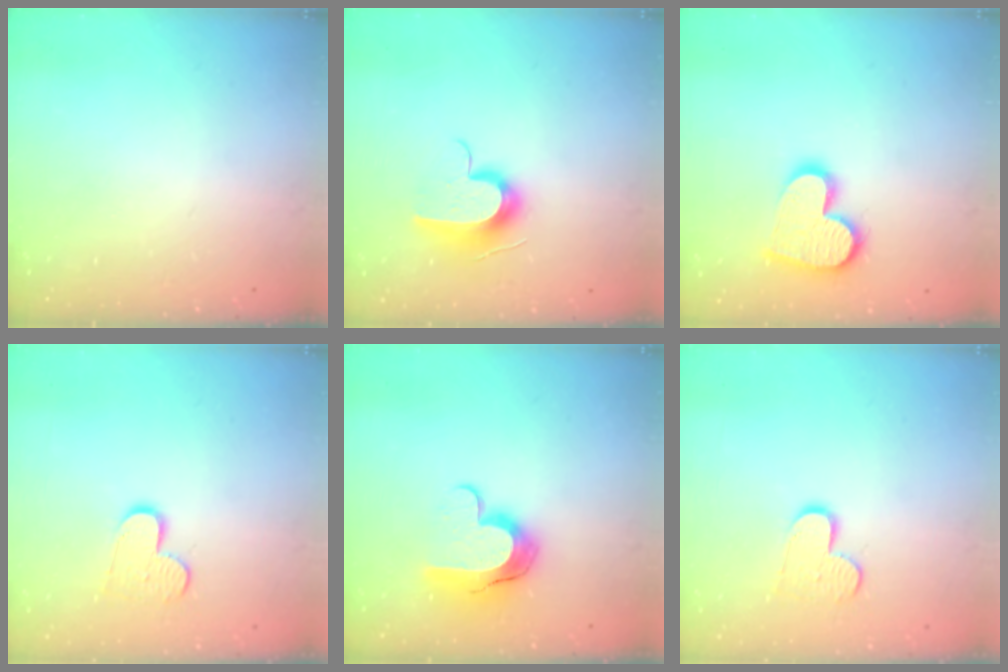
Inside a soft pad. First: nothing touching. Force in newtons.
{"total": 11.3, "press": 11.3, "slide": 0.4}
{"total": 15.2, "press": 15.1, "slide": 1.2}
{"total": 9.1, "press": 9.1, "slide": 0.7}
{"total": 11.1, "press": 11.1, "slide": 0.8}
{"total": 9.1, "press": 9.1, "slide": 0.7}